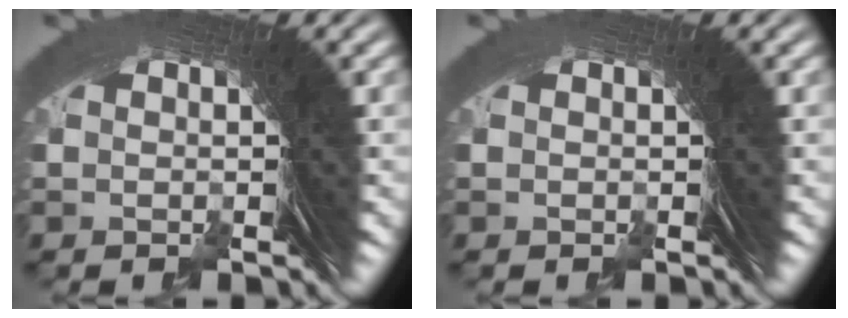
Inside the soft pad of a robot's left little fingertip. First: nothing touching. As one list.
[{"total": 0.0}]